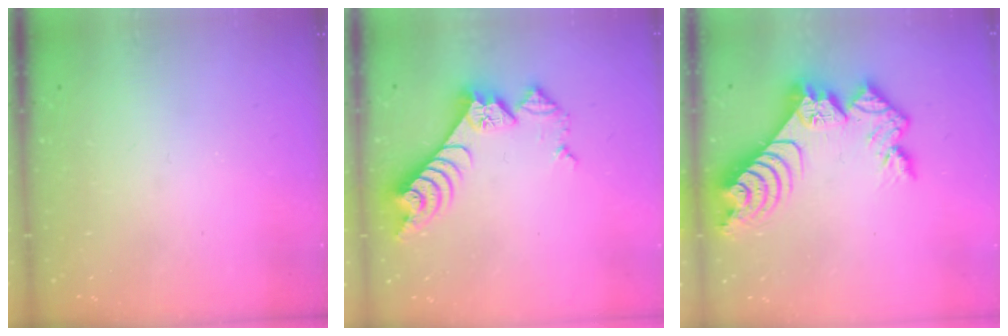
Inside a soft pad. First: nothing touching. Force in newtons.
{"total": 9.9, "press": 9.8, "slide": 1.2}
{"total": 13.3, "press": 13.2, "slide": 1.2}